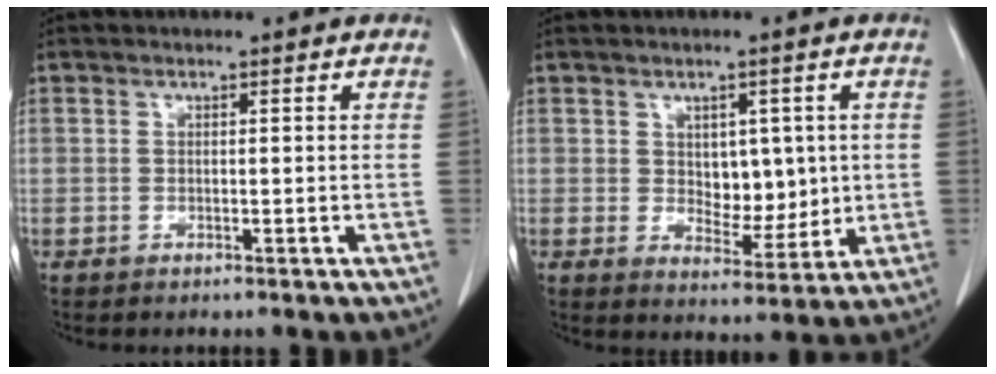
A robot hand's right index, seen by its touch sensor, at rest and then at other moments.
{"total": 6.5, "force": [0.9, 4.0, 5.0], "torque": [-0.066, -0.001, 0.028]}